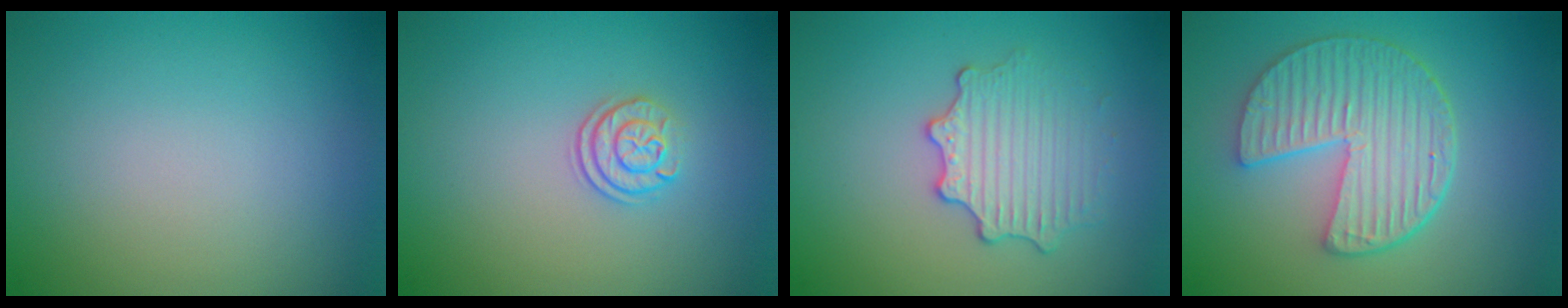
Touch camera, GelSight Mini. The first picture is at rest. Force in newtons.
{"total": 2.1, "press": 1.7, "slide": 1.3}
{"total": 2.9, "press": 2.8, "slide": 0.9}
{"total": 6.2, "press": 4.8, "slide": 4.0}